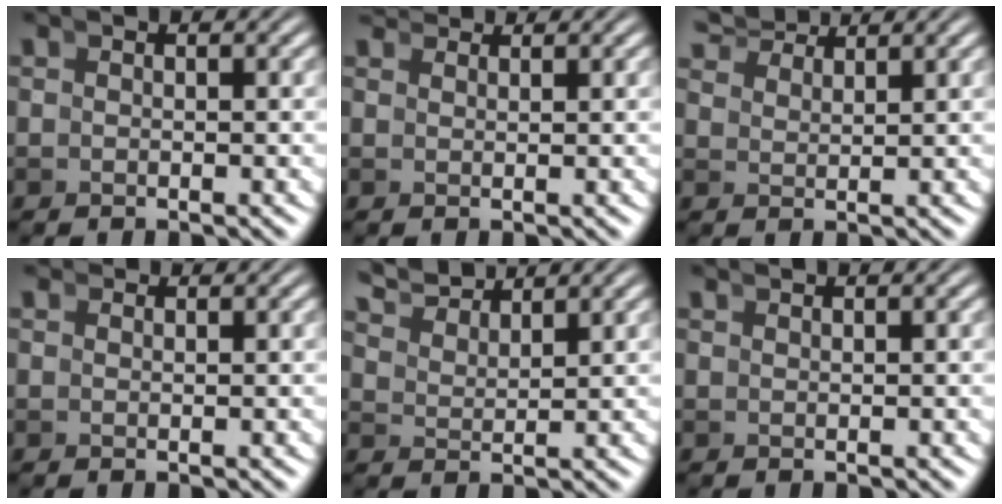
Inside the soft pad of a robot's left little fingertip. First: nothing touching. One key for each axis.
{"total": 2.6, "fx": 2.6, "fy": -0.2, "fz": 0.4, "tx": 0.006, "ty": 0.013, "tz": 0.042}
{"total": 3.8, "fx": 3.7, "fy": -0.1, "fz": 0.7, "tx": -0.002, "ty": 0.017, "tz": 0.065}
{"total": 1.3, "fx": 1.3, "fy": -0.1, "fz": 0.1, "tx": 0.008, "ty": 0.009, "tz": 0.021}
{"total": 4.3, "fx": 4.1, "fy": 0.6, "fz": 1.3, "tx": -0.023, "ty": 0.013, "tz": 0.071}
{"total": 1.1, "fx": 0.9, "fy": -0.5, "fz": -0.1, "tx": 0.014, "ty": 0.009, "tz": 0.018}